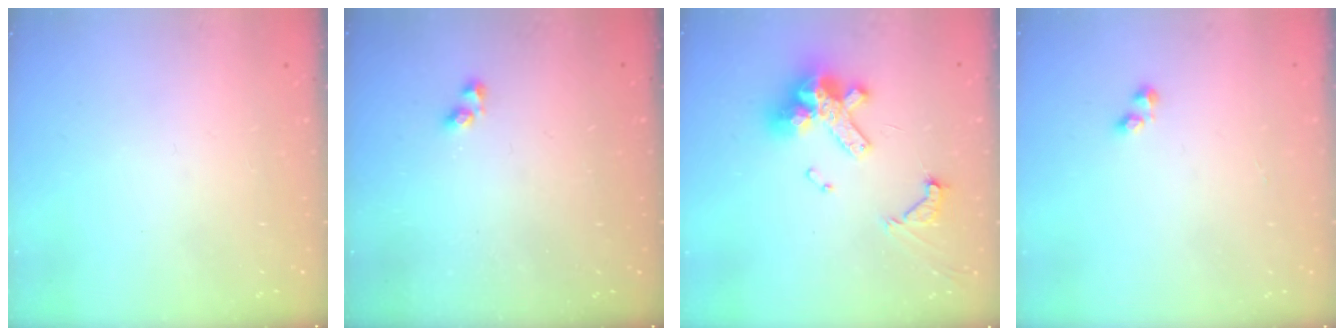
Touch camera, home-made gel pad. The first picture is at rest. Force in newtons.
{"total": 2.9, "press": 2.9, "slide": 0.6}
{"total": 14.0, "press": 13.8, "slide": 2.3}
{"total": 1.6, "press": 1.5, "slide": 0.4}